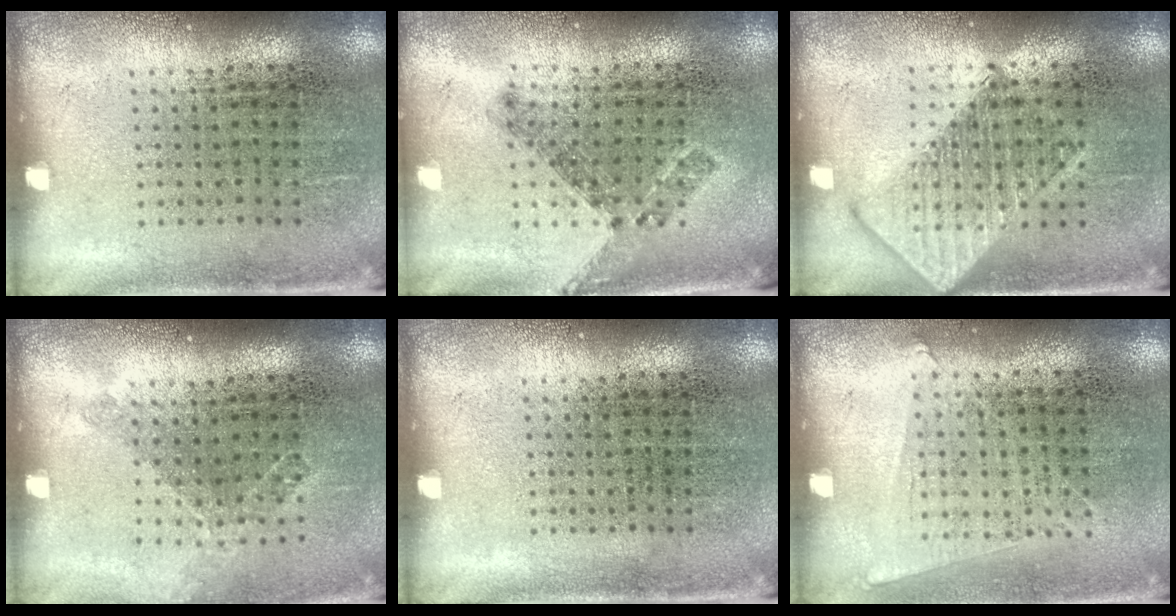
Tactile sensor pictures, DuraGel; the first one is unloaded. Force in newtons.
{"total": 0.8, "press": 0.8, "slide": 0.3}
{"total": 2.7, "press": 2.7, "slide": 0.3}
{"total": 1.1, "press": 0.9, "slide": 0.6}
{"total": 0.0}
{"total": 0.7, "press": 0.6, "slide": 0.4}